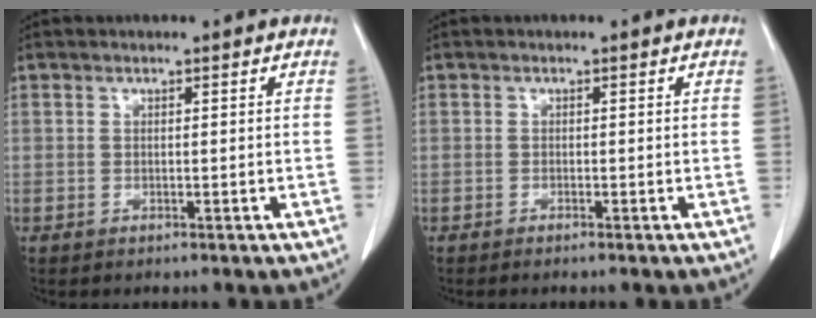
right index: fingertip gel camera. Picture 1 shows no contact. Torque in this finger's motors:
{"motor_torque": [-0.04, 0.05, -0.09, 0.01]}